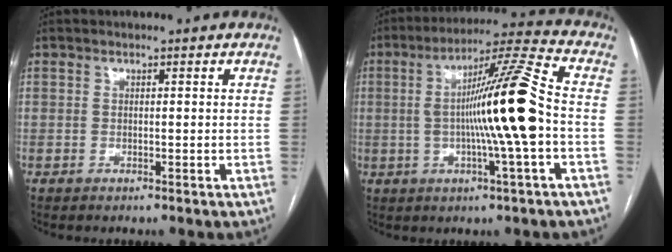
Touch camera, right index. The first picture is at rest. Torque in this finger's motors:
{"motor_torque": [1.59, -0.55, 1.05, 0.21]}